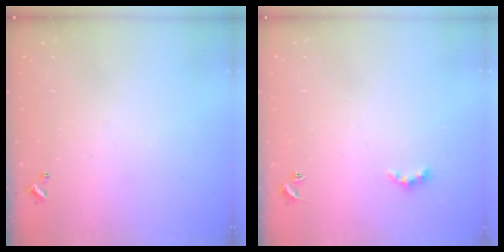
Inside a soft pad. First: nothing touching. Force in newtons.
{"total": 2.2, "press": 2.2, "slide": 0.4}